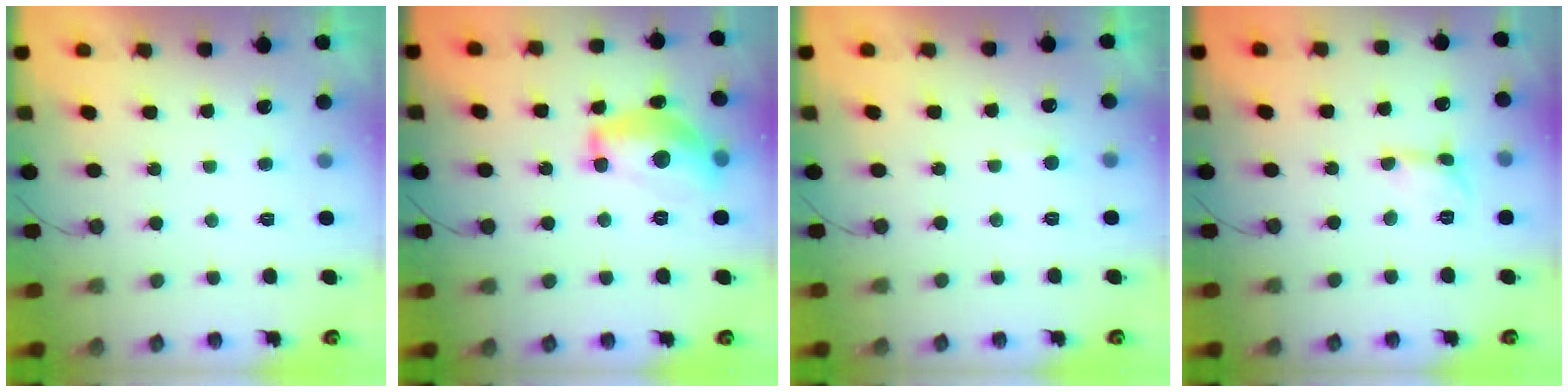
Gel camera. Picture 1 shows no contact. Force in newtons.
{"total": 16.0, "press": 16.0, "slide": 0.7}
{"total": 2.9, "press": 2.9, "slide": 0.3}
{"total": 2.8, "press": 2.7, "slide": 0.3}